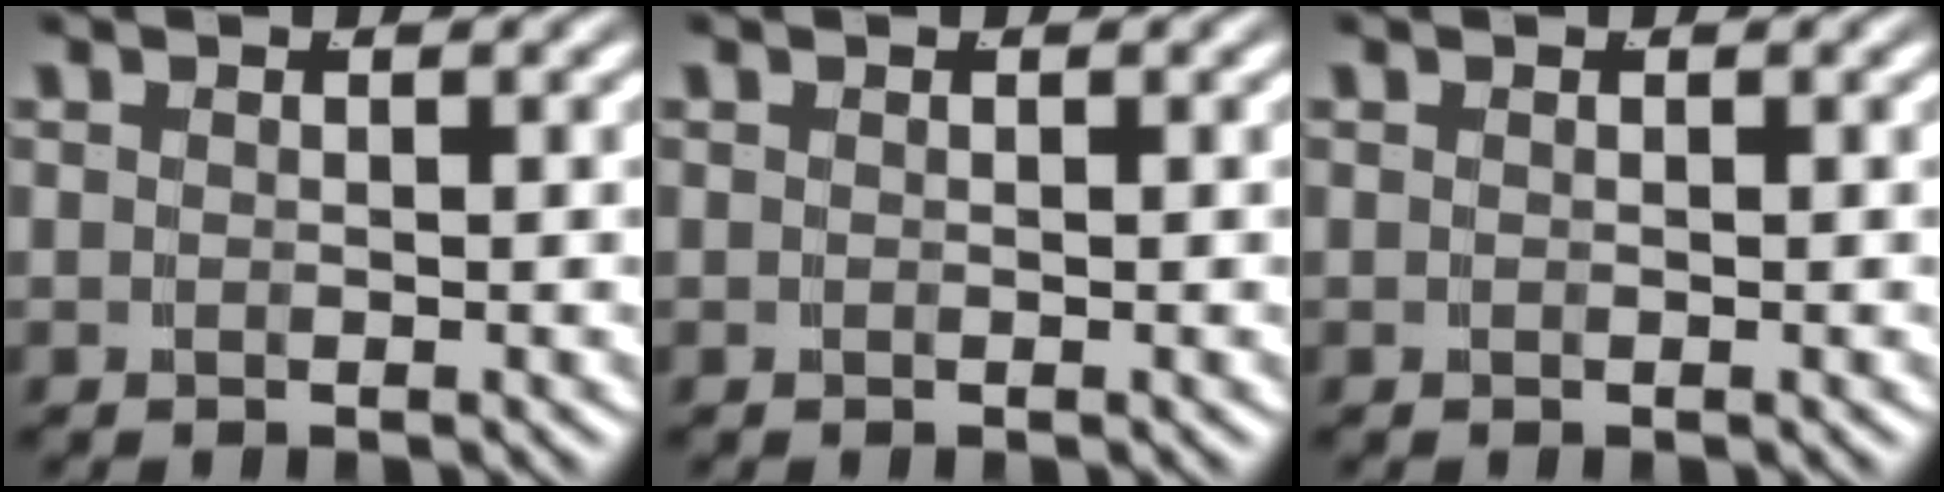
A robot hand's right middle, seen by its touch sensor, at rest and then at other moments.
{"total": 0.0}
{"total": 0.0}